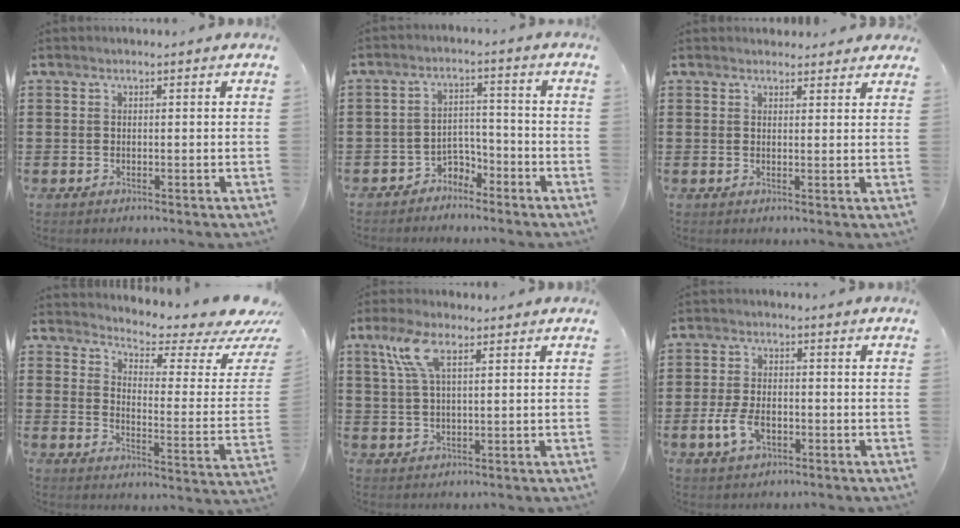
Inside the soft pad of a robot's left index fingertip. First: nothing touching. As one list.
[{"total": 4.0, "force": [-3.6, 1.6, 0.6], "torque": [-0.017, 0.010, -0.075]}, {"total": 2.0, "force": [1.9, 0.6, 0.2], "torque": [0.000, -0.001, 0.036]}, {"total": 4.3, "force": [3.6, 0.5, 2.2], "torque": [-0.050, -0.041, 0.053]}, {"total": 6.4, "force": [3.2, 2.0, 5.2], "torque": [-0.122, 0.006, 0.054]}, {"total": 5.3, "force": [-1.8, 3.0, 3.9], "torque": [-0.087, 0.001, -0.036]}]